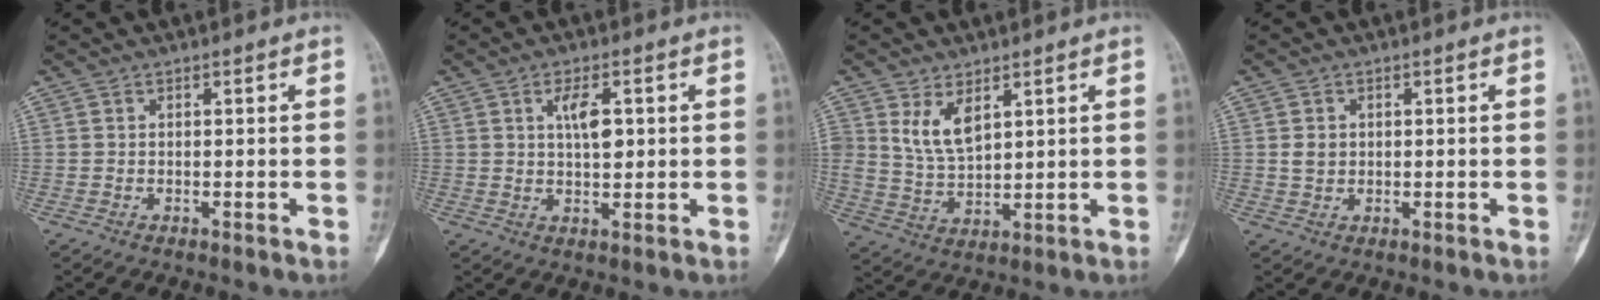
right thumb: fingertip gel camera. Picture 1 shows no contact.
{"total": 5.2, "force": [1.3, 2.2, 4.5], "torque": [-0.069, -0.004, 0.022]}
{"total": 6.8, "force": [3.4, 3.6, 4.6], "torque": [-0.076, -0.024, 0.077]}
{"total": 2.3, "force": [0.4, 1.9, 1.2], "torque": [-0.013, 0.001, 0.009]}